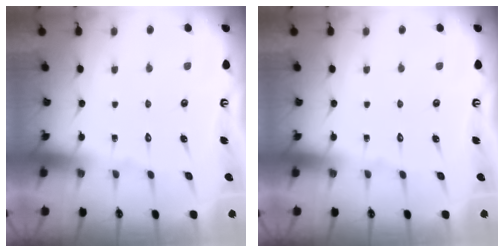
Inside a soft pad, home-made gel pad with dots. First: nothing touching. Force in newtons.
{"total": 0.0}